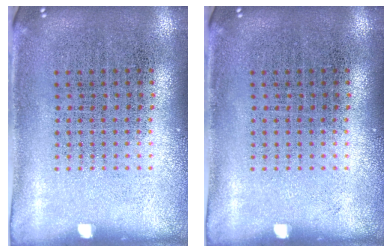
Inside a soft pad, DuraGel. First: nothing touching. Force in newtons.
{"total": 0.0}